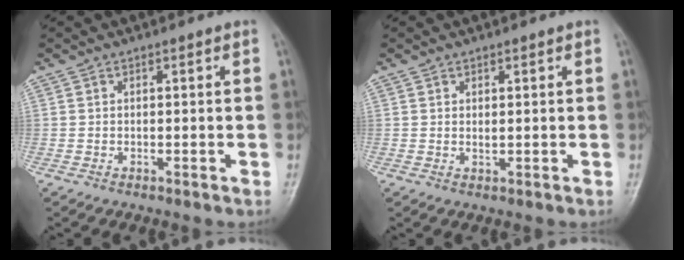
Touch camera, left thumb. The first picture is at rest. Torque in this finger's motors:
{"motor_torque": [-0.08, -0.03, -0.18, -0.06, 0.00]}